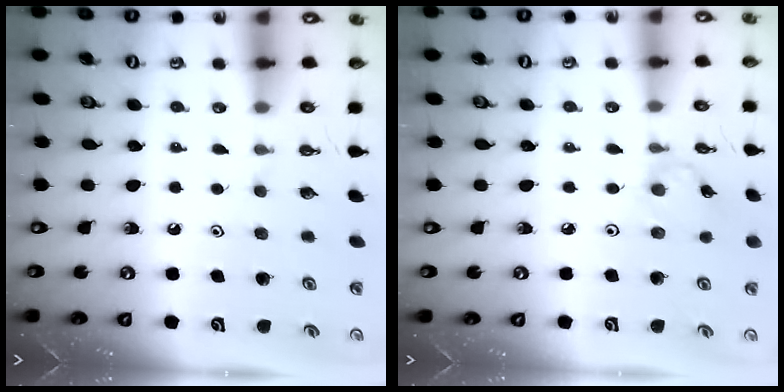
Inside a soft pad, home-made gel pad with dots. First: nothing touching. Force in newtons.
{"total": 1.0, "press": 1.0, "slide": 0.2}